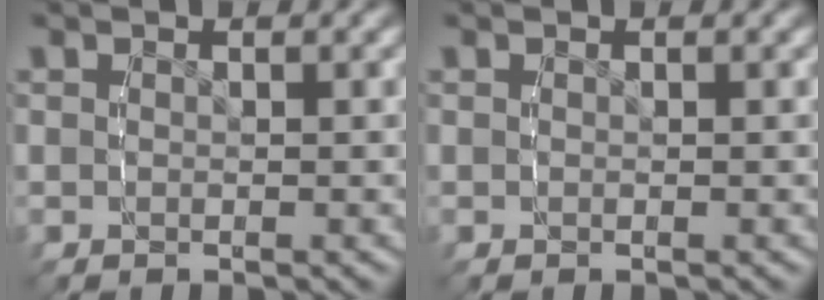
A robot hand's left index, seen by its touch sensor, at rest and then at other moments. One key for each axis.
{"total": 0.0}